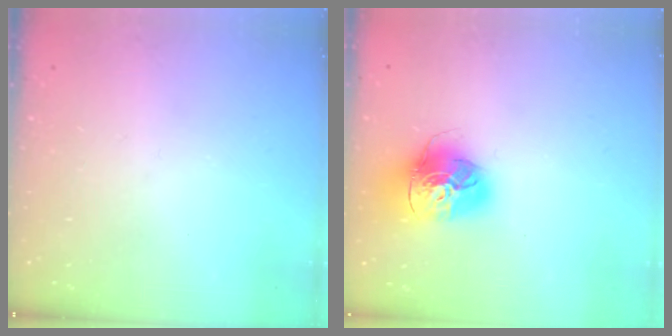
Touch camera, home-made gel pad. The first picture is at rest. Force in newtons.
{"total": 17.4, "press": 17.3, "slide": 2.1}